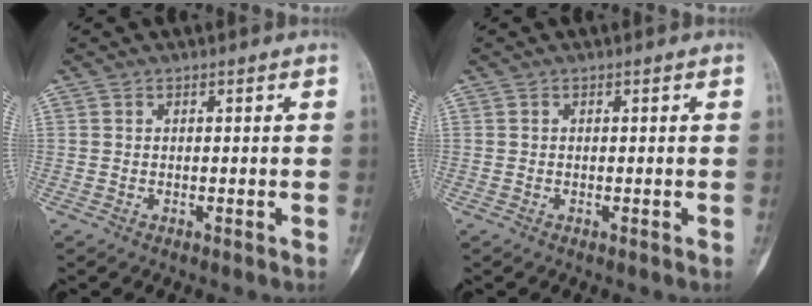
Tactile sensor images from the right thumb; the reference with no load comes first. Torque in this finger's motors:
{"motor_torque": [-0.54, -0.42, 0.25, 0.22, 0.03]}